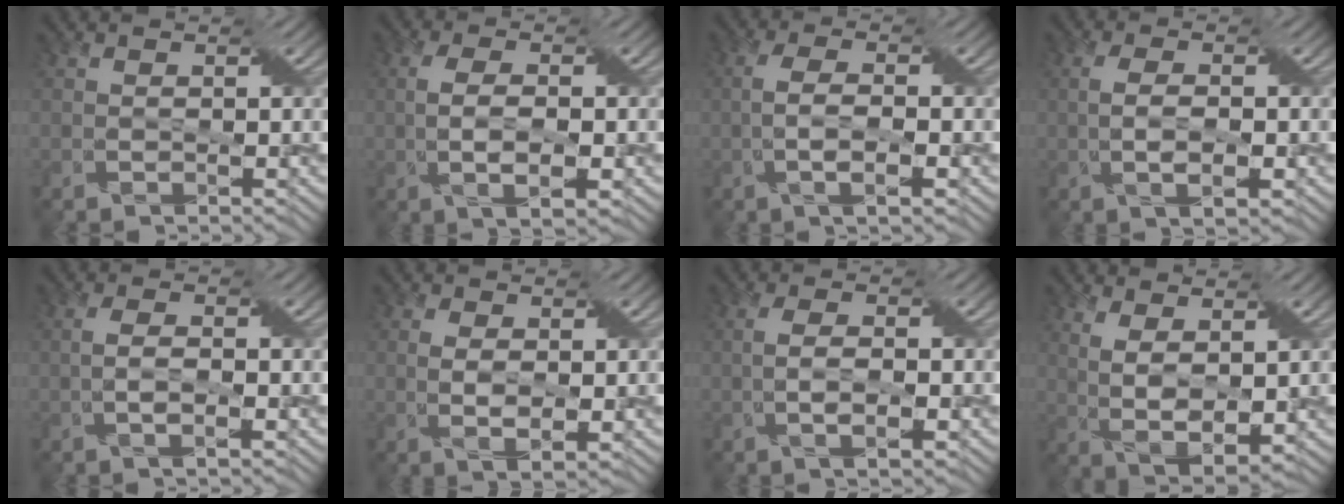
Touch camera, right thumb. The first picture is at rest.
{"total": 4.2, "force": [-0.4, 1.4, 3.9], "torque": [-0.087, -0.003, -0.007]}
{"total": 3.3, "force": [-0.7, 0.7, 3.1], "torque": [-0.073, 0.005, -0.019]}
{"total": 3.2, "force": [-0.2, 1.0, 3.0], "torque": [-0.069, -0.002, -0.005]}
{"total": 1.7, "force": [-0.2, 0.4, 1.7], "torque": [-0.044, -0.001, -0.007]}
{"total": 2.9, "force": [0.5, 1.5, 2.4], "torque": [-0.055, -0.004, 0.010]}
{"total": 2.7, "force": [-0.4, 0.6, 2.5], "torque": [-0.060, 0.000, -0.010]}
{"total": 5.0, "force": [1.9, 2.0, 4.1], "torque": [-0.097, -0.005, 0.036]}